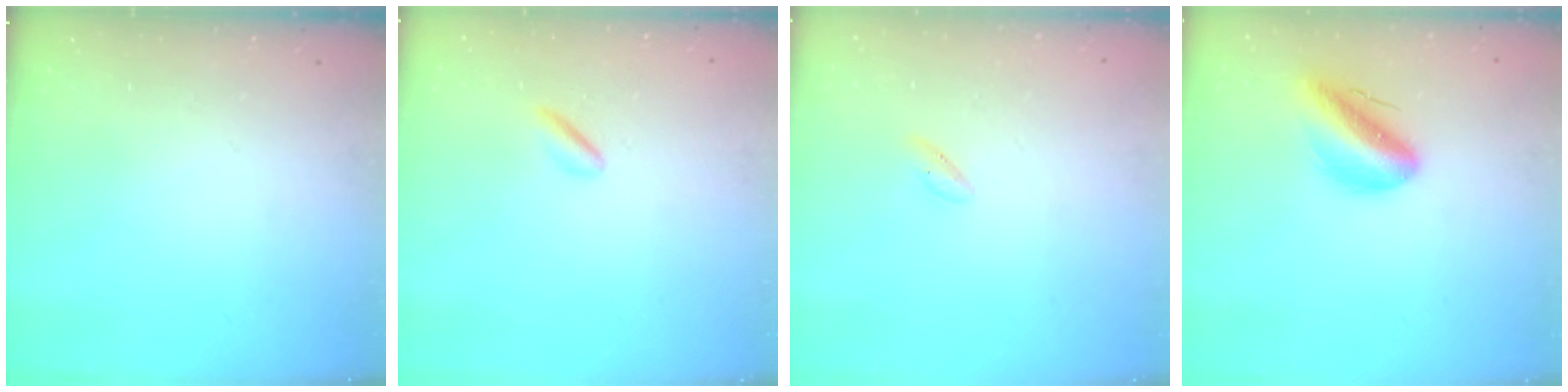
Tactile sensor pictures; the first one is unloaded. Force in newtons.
{"total": 1.9, "press": 1.7, "slide": 0.8}
{"total": 1.5, "press": 1.2, "slide": 0.9}
{"total": 13.0, "press": 12.5, "slide": 3.4}